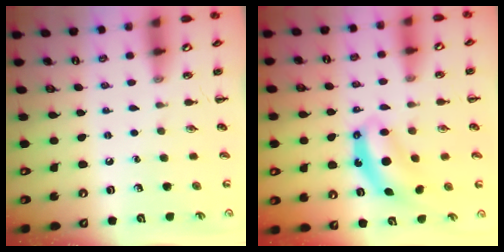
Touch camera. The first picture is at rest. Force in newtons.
{"total": 6.8, "press": 6.7, "slide": 0.5}